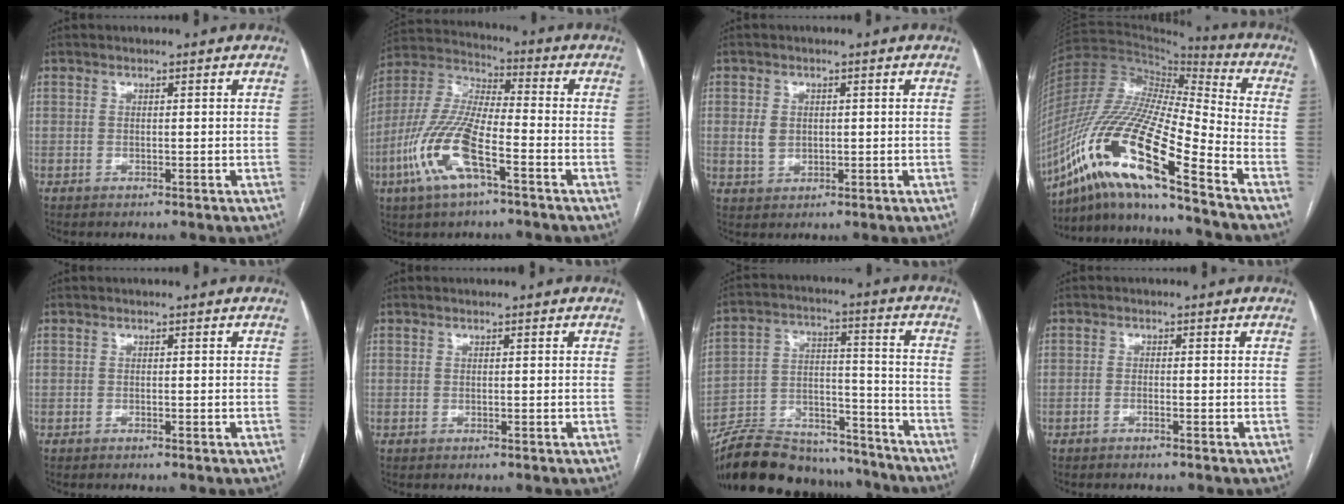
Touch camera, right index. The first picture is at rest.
{"total": 14.0, "force": [-5.9, 3.7, 12.1], "torque": [-0.267, -0.005, -0.114]}
{"total": 3.0, "force": [0.4, 2.4, 1.8], "torque": [-0.037, 0.007, 0.014]}
{"total": 20.7, "force": [-12.8, 0.9, 16.2], "torque": [-0.342, -0.025, -0.240]}
{"total": 0.0}
{"total": 0.0}
{"total": 22.4, "force": [-20.2, 6.8, 7.0], "torque": [-0.146, 0.012, -0.311]}
{"total": 1.0, "force": [-0.8, -0.1, 0.6], "torque": [-0.013, 0.001, -0.016]}